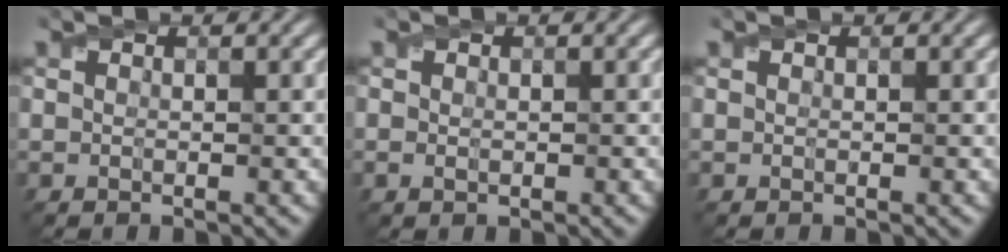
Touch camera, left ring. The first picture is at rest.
{"total": 1.0, "force": [0.0, 0.7, 0.7], "torque": [-0.011, -0.001, 0.000]}
{"total": 0.0}